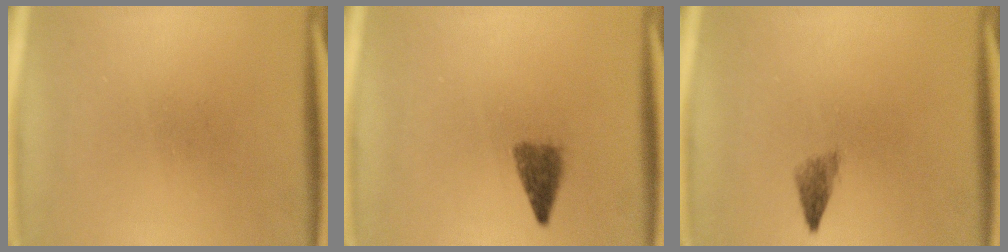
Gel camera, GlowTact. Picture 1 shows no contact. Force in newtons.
{"total": 2.8}
{"total": 1.9}